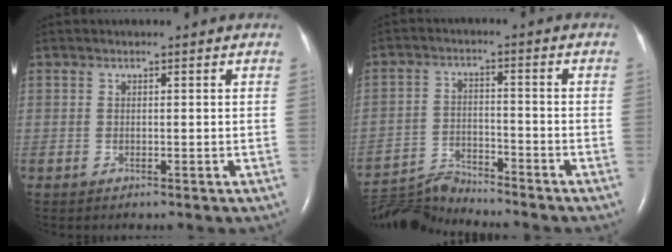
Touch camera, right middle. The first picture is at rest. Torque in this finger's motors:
{"motor_torque": [-0.33, -0.74, -0.10, -0.04]}